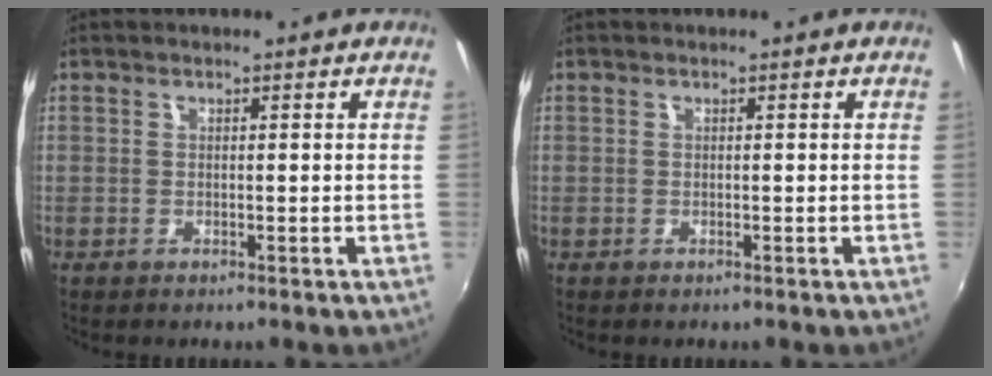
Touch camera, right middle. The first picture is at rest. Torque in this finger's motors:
{"motor_torque": [0.00, -0.24, 0.07, 0.00]}